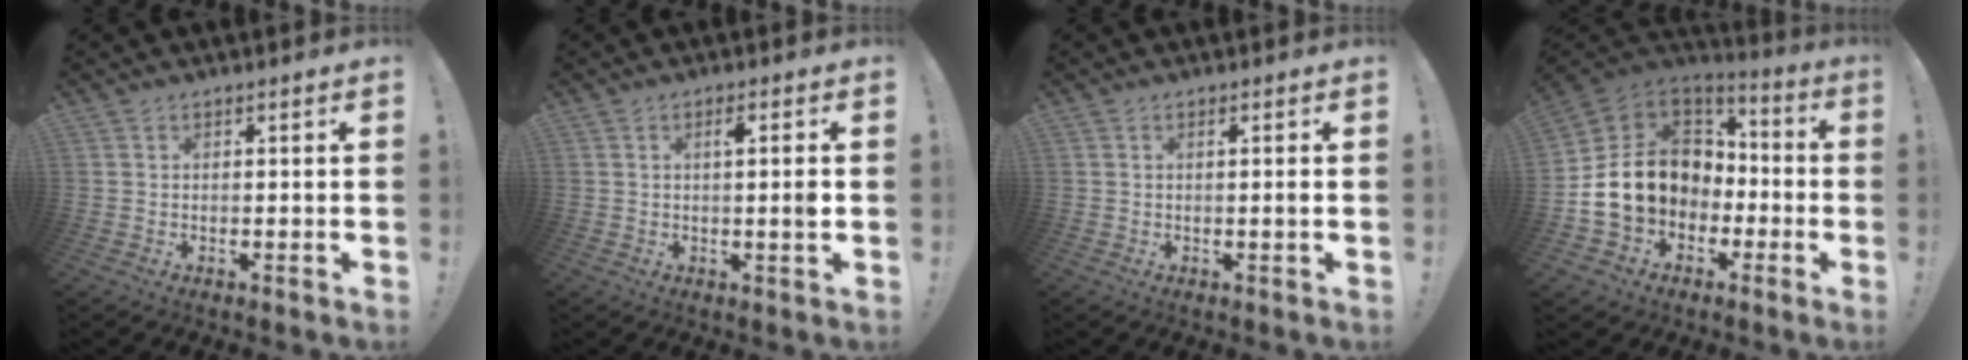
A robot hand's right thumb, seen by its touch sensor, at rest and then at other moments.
{"total": 3.3, "force": [0.0, -0.2, 3.3], "torque": [-0.046, -0.005, -0.009]}
{"total": 1.2, "force": [0.1, -0.5, 1.1], "torque": [-0.022, -0.001, -0.001]}
{"total": 17.6, "force": [-0.8, 14.7, 9.7], "torque": [-0.161, 0.019, 0.014]}